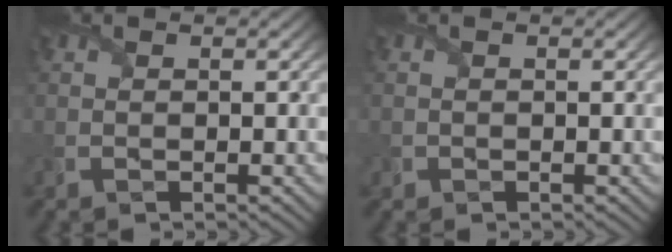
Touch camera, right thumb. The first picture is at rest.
{"total": 0.5, "force": [-0.2, 0.5, 0.0], "torque": [0.001, -0.005, -0.006]}